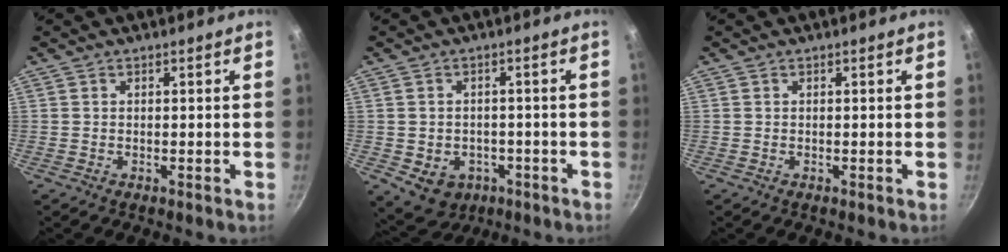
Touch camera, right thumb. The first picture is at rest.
{"total": 7.8, "force": [-2.6, 6.2, 4.1], "torque": [-0.039, 0.014, -0.019]}
{"total": 0.0}